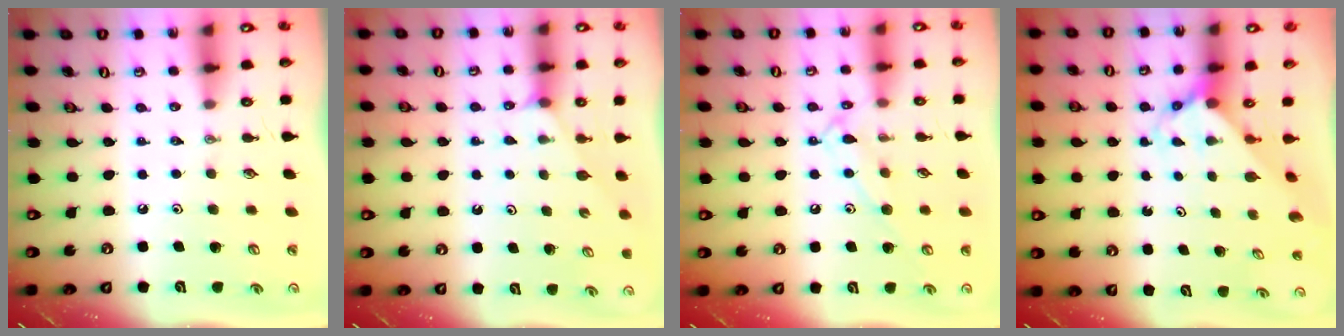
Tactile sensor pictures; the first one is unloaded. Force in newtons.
{"total": 2.9, "press": 2.8, "slide": 0.5}
{"total": 10.6, "press": 10.6, "slide": 0.7}
{"total": 3.5, "press": 3.5, "slide": 0.3}